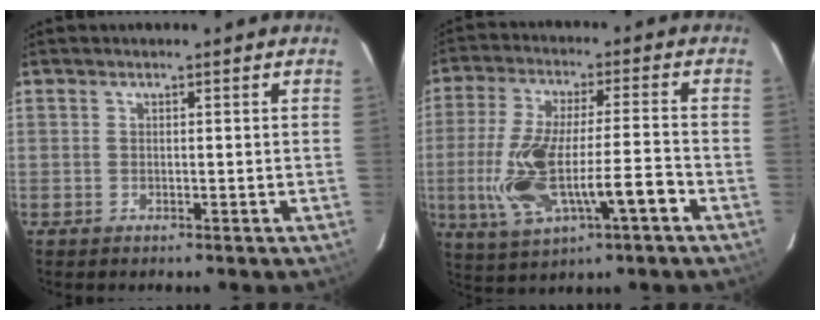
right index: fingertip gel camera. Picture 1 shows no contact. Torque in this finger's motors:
{"motor_torque": [0.57, -0.10, 0.43, 0.21]}